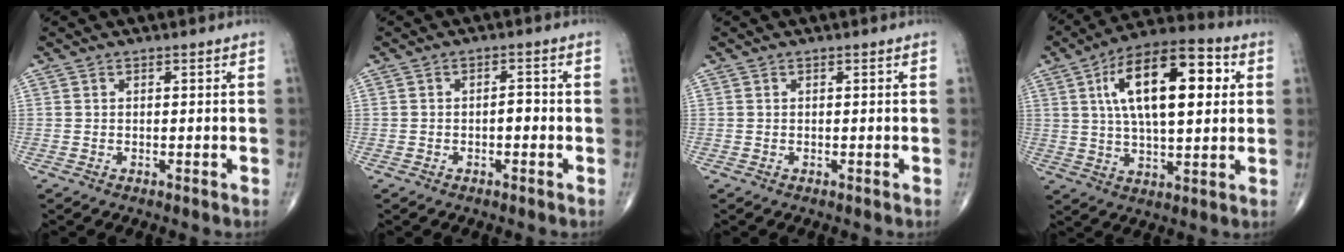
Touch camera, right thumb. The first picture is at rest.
{"total": 2.0, "force": [-0.5, 1.1, 1.6], "torque": [-0.012, 0.008, -0.012]}
{"total": 0.0}
{"total": 19.5, "force": [4.9, 8.4, 16.9], "torque": [-0.262, 0.012, 0.075]}